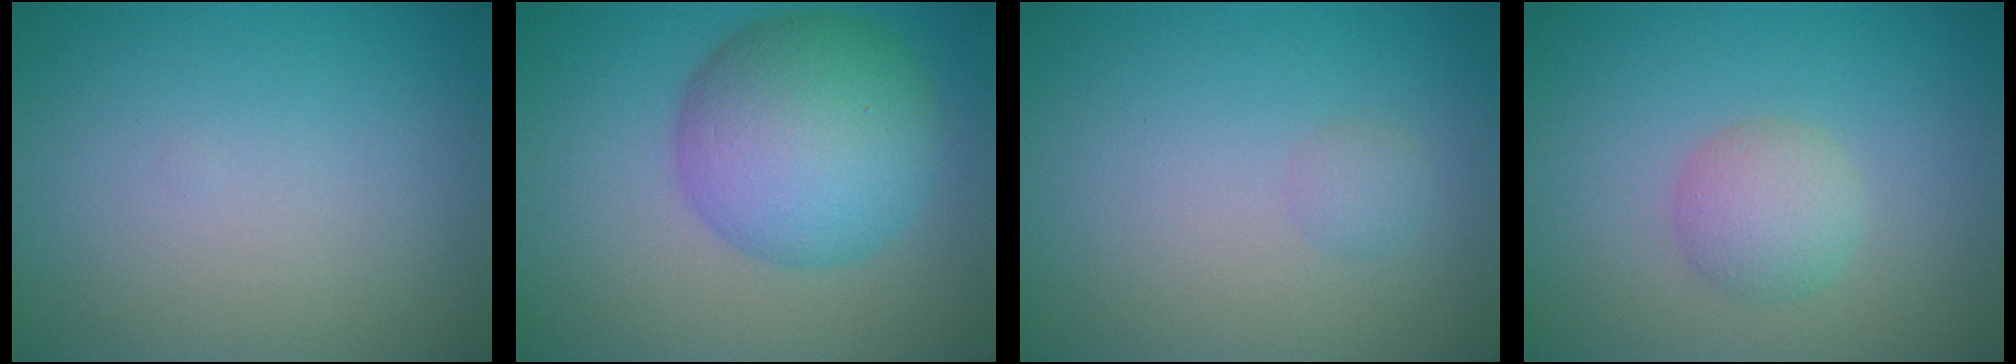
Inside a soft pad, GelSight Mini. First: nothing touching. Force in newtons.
{"total": 9.1, "press": 9.1, "slide": 0.2}
{"total": 1.0, "press": 1.0, "slide": 0.1}
{"total": 2.7, "press": 2.7, "slide": 0.1}